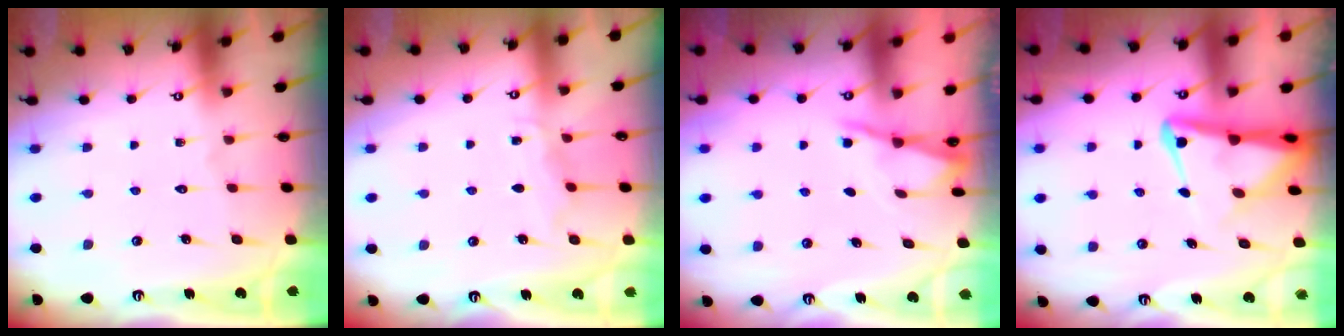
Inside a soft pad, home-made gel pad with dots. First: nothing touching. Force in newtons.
{"total": 5.1, "press": 5.1, "slide": 0.5}
{"total": 1.1, "press": 1.1, "slide": 0.1}
{"total": 6.2, "press": 6.2, "slide": 0.7}